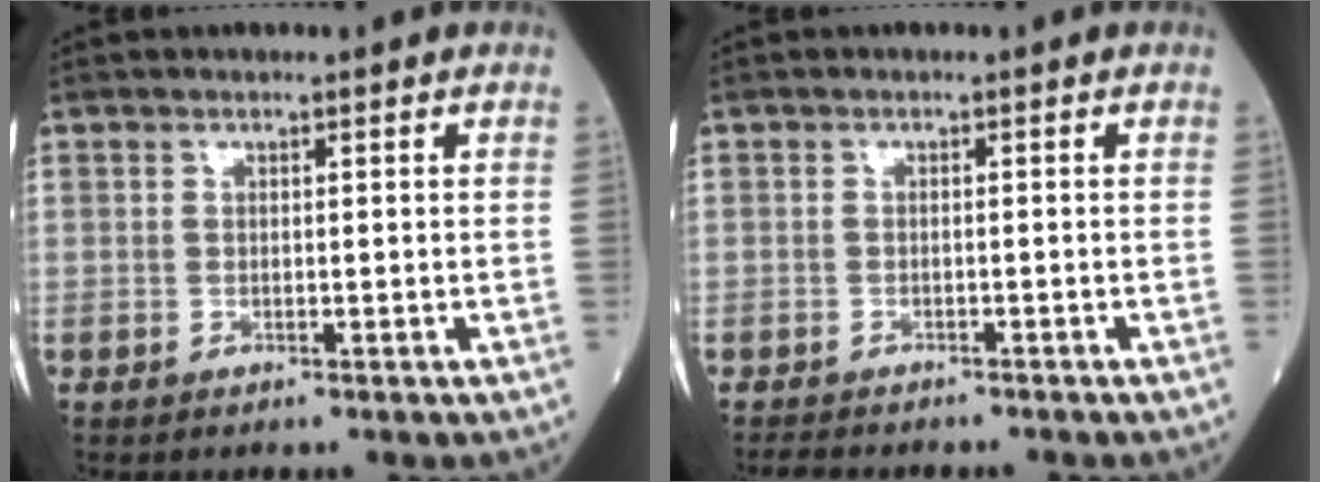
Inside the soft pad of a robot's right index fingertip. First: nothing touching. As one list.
[{"total": 3.6, "force": [-3.3, 1.1, 0.9], "torque": [-0.014, -0.008, -0.049]}]